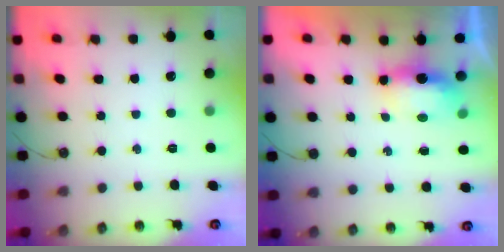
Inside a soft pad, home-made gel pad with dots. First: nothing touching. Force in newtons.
{"total": 6.2, "press": 6.2, "slide": 0.4}